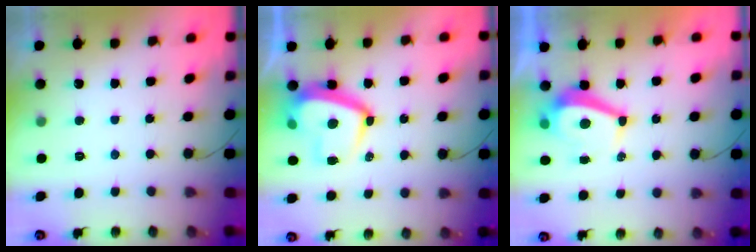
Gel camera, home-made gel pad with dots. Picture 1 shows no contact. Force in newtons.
{"total": 14.1, "press": 14.1, "slide": 1.5}
{"total": 5.6, "press": 5.6, "slide": 0.2}